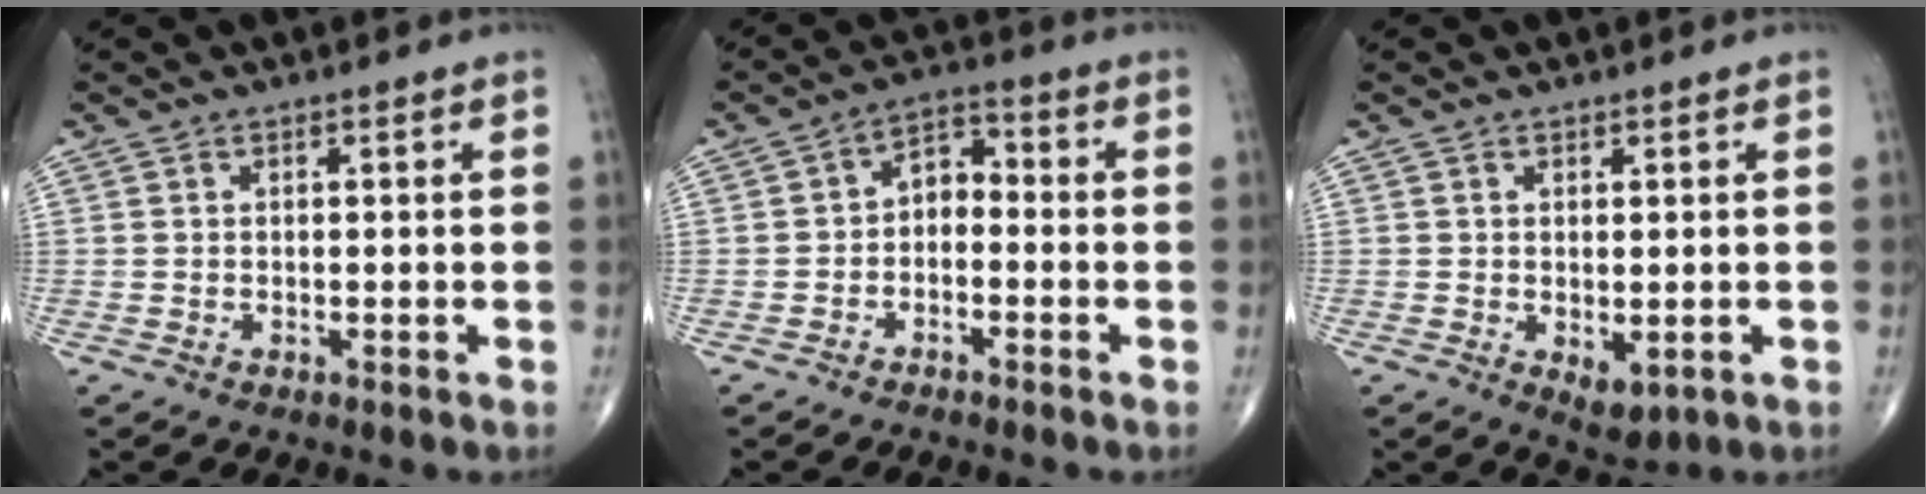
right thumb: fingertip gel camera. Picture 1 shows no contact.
{"total": 5.1, "force": [-1.5, 3.4, 3.5], "torque": [-0.041, 0.036, -0.040]}
{"total": 3.6, "force": [-0.6, 2.0, 3.0], "torque": [-0.037, -0.009, 0.002]}